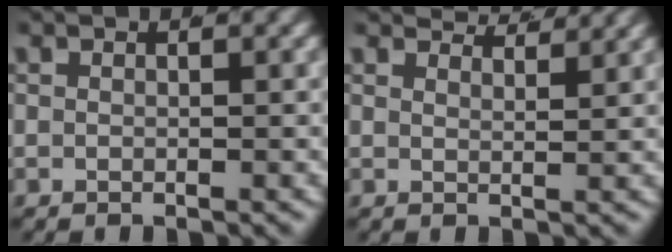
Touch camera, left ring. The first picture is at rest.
{"total": 3.7, "force": [3.6, -0.1, 1.0], "torque": [-0.008, -0.002, 0.059]}